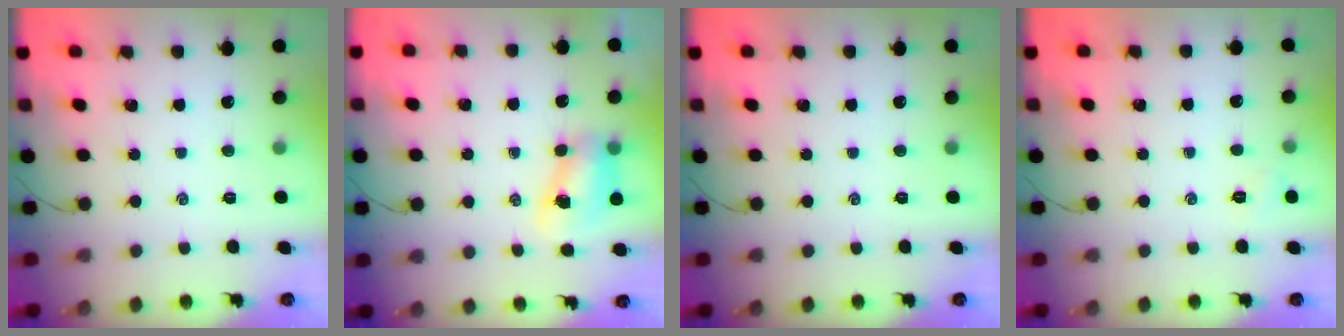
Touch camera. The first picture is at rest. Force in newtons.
{"total": 7.8, "press": 7.7, "slide": 1.1}
{"total": 0.0}
{"total": 4.5, "press": 4.3, "slide": 1.3}